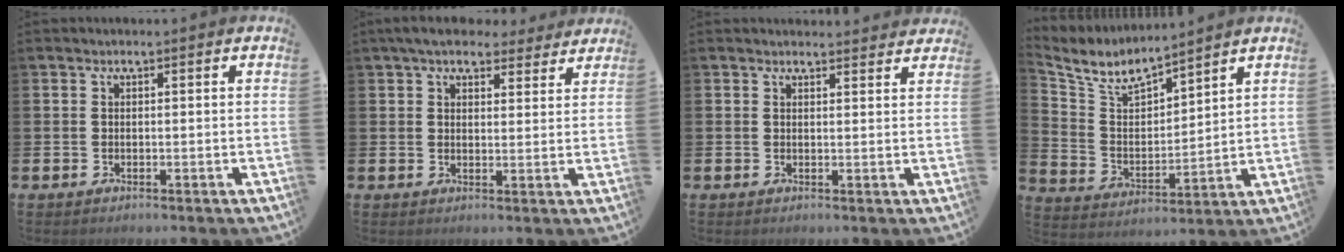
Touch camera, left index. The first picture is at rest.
{"total": 5.8, "force": [5.2, 2.1, 1.6], "torque": [-0.040, -0.018, 0.096]}
{"total": 1.9, "force": [1.9, 0.3, -0.1], "torque": [0.007, -0.011, 0.033]}
{"total": 6.4, "force": [5.8, 1.7, 2.0], "torque": [-0.075, -0.037, 0.100]}